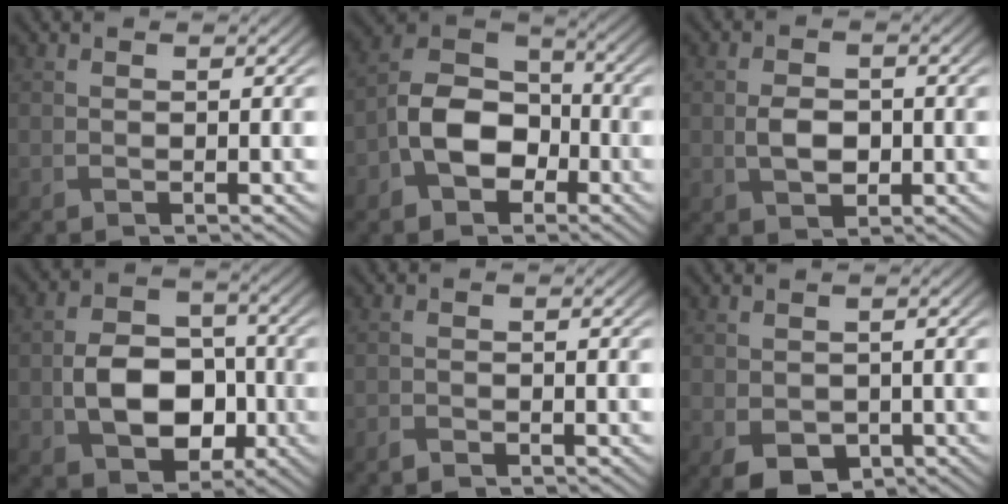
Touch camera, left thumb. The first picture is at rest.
{"total": 9.1, "force": [-3.4, 6.4, 5.5], "torque": [-0.112, 0.003, -0.080]}
{"total": 3.5, "force": [-0.5, 2.4, 2.5], "torque": [-0.054, -0.004, -0.008]}
{"total": 8.9, "force": [-2.1, 6.4, 5.9], "torque": [-0.109, -0.007, -0.036]}
{"total": 1.3, "force": [-1.1, 0.5, 0.4], "torque": [-0.009, -0.001, -0.024]}
{"total": 3.6, "force": [-1.4, 2.5, 2.1], "torque": [-0.047, -0.014, -0.022]}